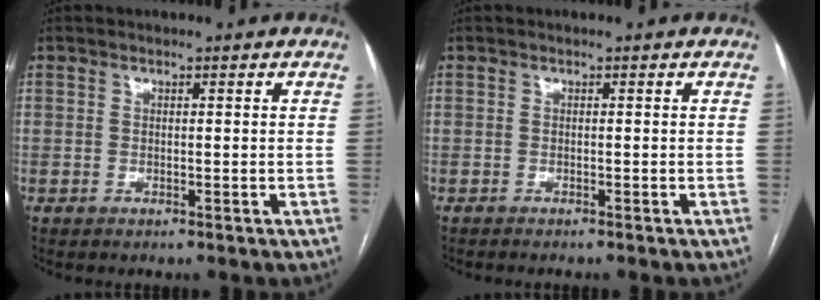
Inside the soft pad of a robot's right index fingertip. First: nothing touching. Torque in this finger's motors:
{"motor_torque": [0.00, -0.11, 0.11, 0.01]}